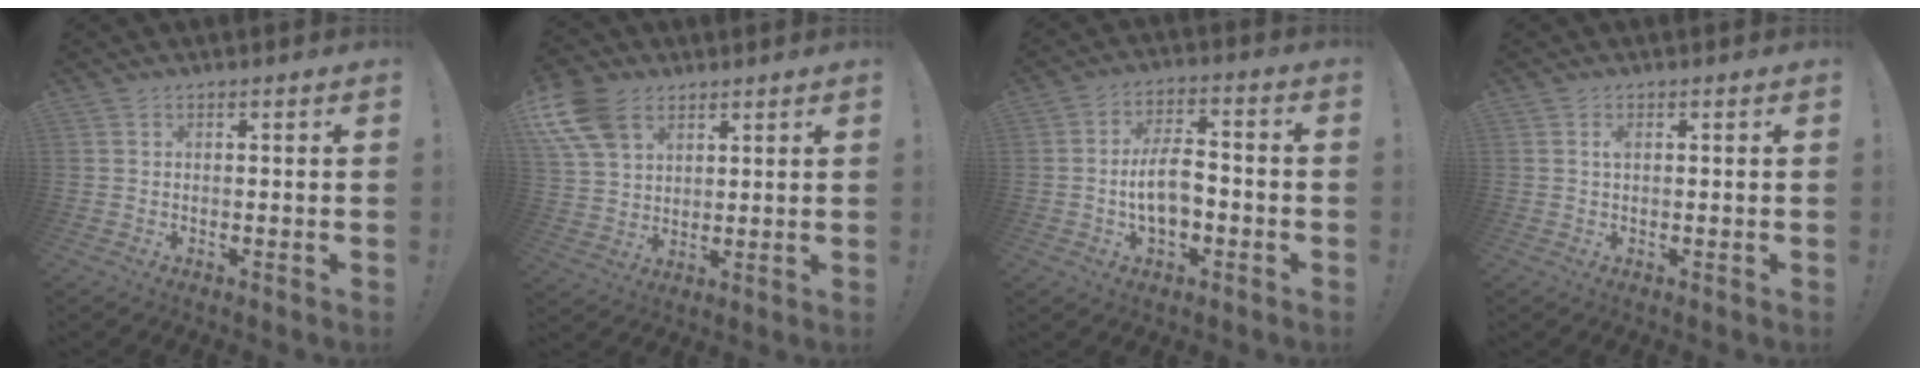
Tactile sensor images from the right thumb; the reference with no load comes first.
{"total": 12.8, "force": [6.6, 8.8, 6.6], "torque": [-0.131, -0.026, 0.131]}
{"total": 10.0, "force": [-2.3, 5.4, 8.0], "torque": [-0.147, 0.009, -0.043]}
{"total": 1.1, "force": [0.2, 0.4, 1.0], "torque": [-0.020, 0.003, 0.003]}